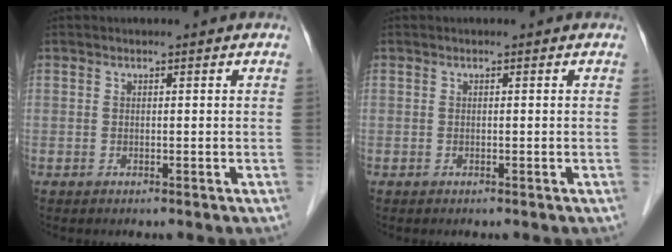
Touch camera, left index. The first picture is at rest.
{"total": 0.0}